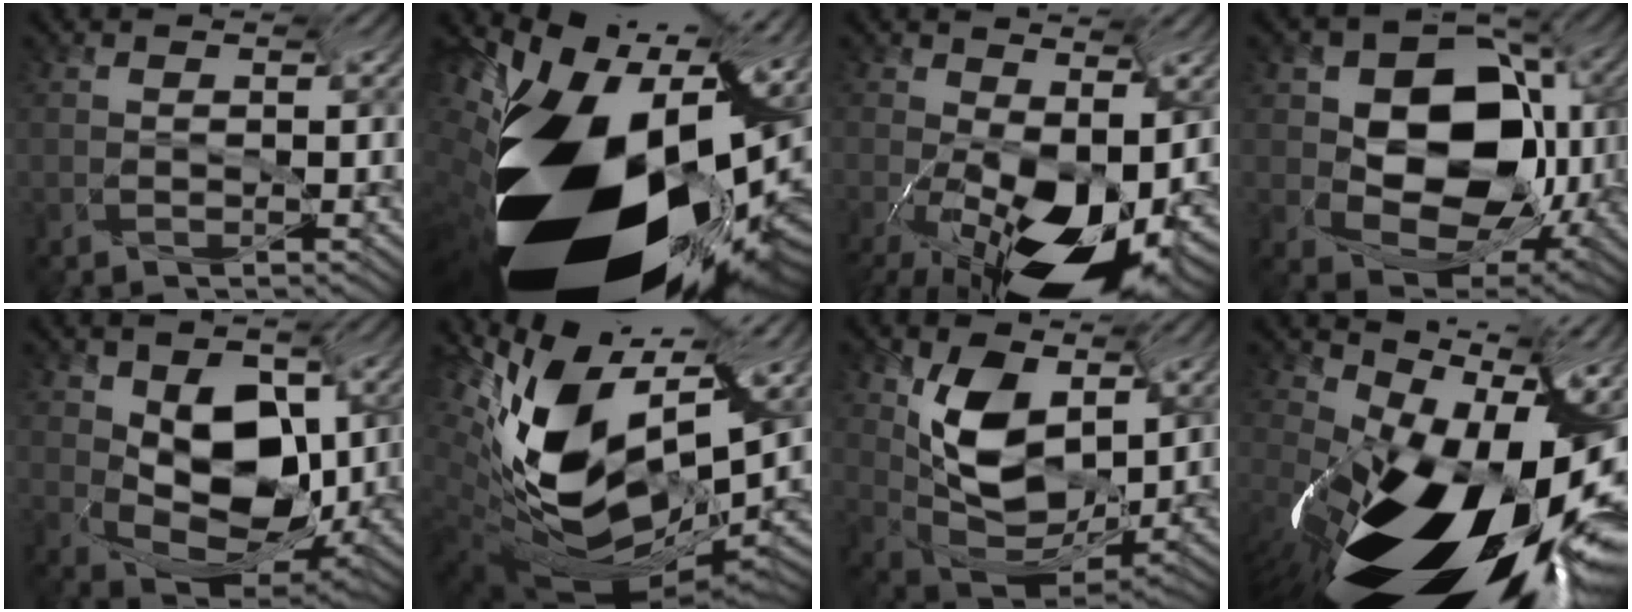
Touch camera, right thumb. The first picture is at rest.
{"total": 19.0, "force": [-9.5, 9.1, 13.6], "torque": [-0.228, -0.044, -0.148]}
{"total": 13.1, "force": [-6.0, 6.7, 9.5], "torque": [-0.163, -0.001, -0.083]}
{"total": 12.7, "force": [-3.4, 9.5, 7.7], "torque": [-0.133, -0.015, -0.037]}
{"total": 10.8, "force": [-2.6, 7.0, 7.8], "torque": [-0.136, -0.004, -0.022]}
{"total": 15.2, "force": [-1.2, 9.4, 11.9], "torque": [-0.254, -0.023, 0.012]}
{"total": 9.6, "force": [-0.5, 6.9, 6.7], "torque": [-0.137, 0.002, 0.015]}
{"total": 17.8, "force": [-9.8, 7.5, 12.9], "torque": [-0.207, -0.050, -0.143]}